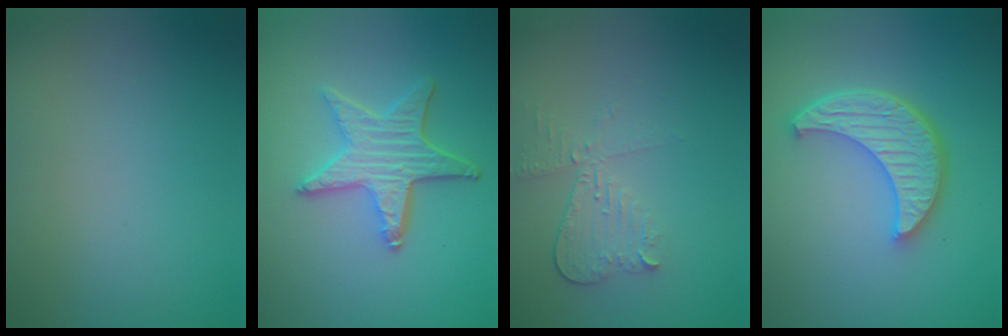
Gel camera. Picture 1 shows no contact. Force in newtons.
{"total": 4.4, "press": 3.7, "slide": 2.4}
{"total": 3.1, "press": 2.7, "slide": 1.5}
{"total": 5.6, "press": 4.3, "slide": 3.6}